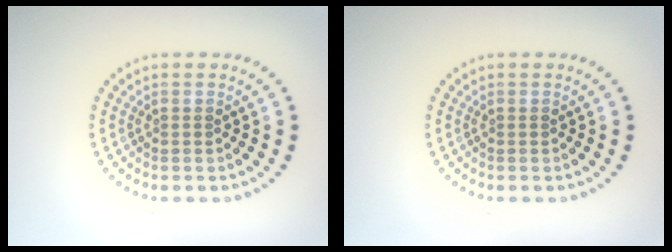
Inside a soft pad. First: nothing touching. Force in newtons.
{"total": 0.0}